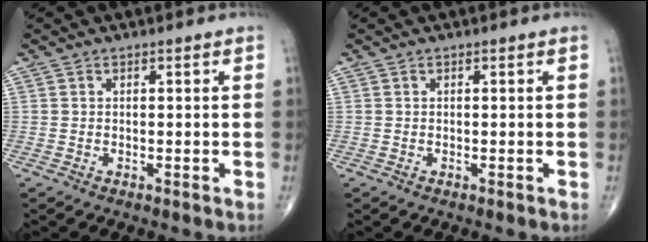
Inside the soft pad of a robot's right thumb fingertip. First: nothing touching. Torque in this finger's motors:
{"motor_torque": [-0.01, 0.01, -0.03, 0.03, 0.00]}